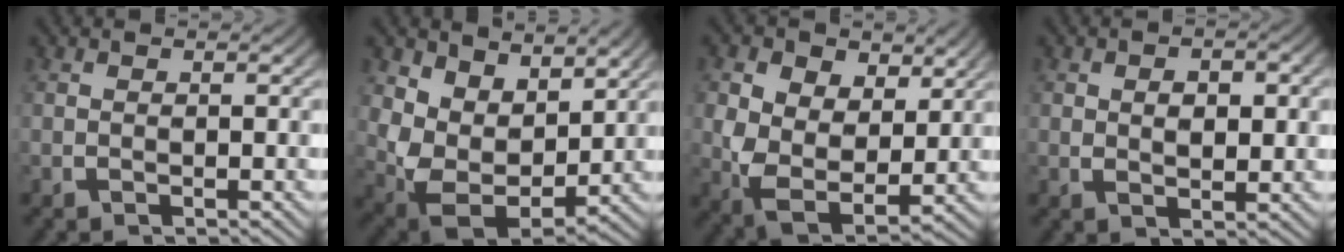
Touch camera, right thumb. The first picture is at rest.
{"total": 10.2, "force": [-1.1, 7.9, 6.3], "torque": [-0.174, -0.068, 0.007]}
{"total": 9.6, "force": [-0.9, 7.5, 6.0], "torque": [-0.158, -0.064, 0.007]}
{"total": 2.5, "force": [0.5, 1.5, 1.9], "torque": [-0.030, -0.011, 0.015]}